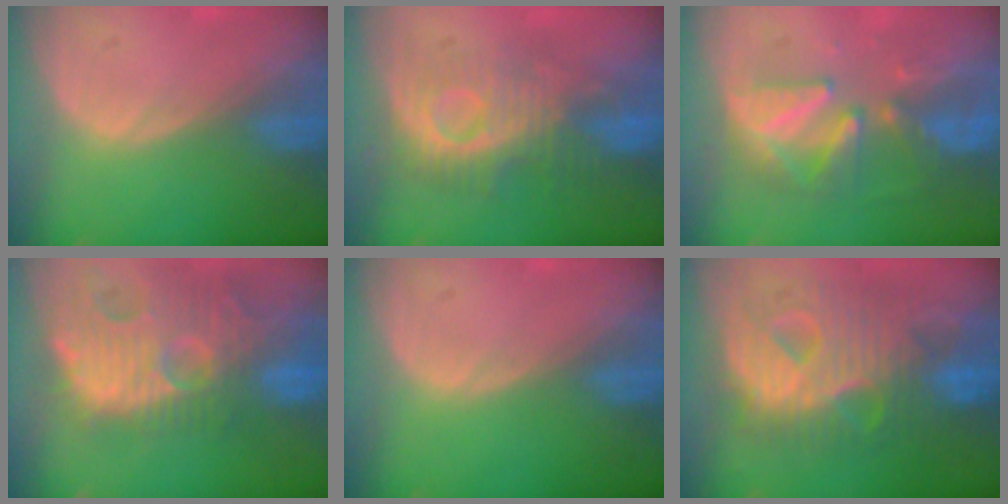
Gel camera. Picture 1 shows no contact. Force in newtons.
{"total": 8.8, "press": 8.7, "slide": 1.1}
{"total": 8.2, "press": 8.0, "slide": 1.8}
{"total": 14.4, "press": 12.6, "slide": 7.0}
{"total": 0.0}
{"total": 12.7, "press": 12.7, "slide": 1.3}